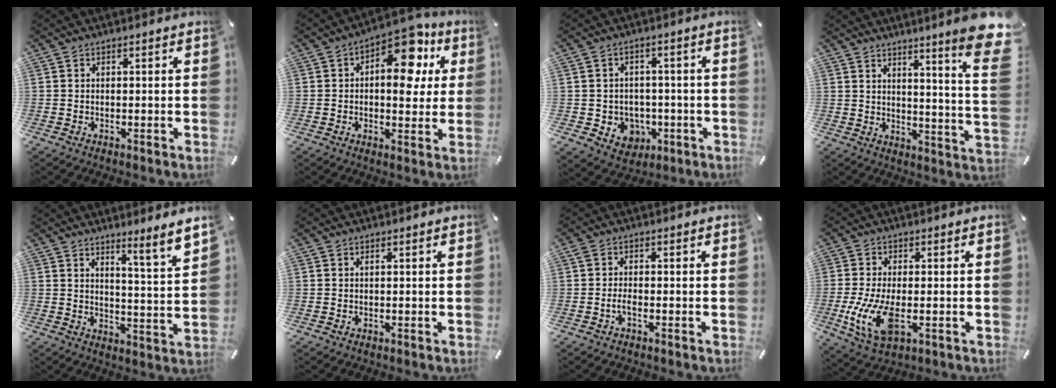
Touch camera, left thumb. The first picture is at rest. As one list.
[{"total": 14.0, "force": [5.9, 7.6, 10.2], "torque": [-0.125, -0.046, 0.097]}, {"total": 6.1, "force": [-0.4, 5.9, 1.3], "torque": [-0.018, 0.000, -0.001]}, {"total": 11.8, "force": [7.2, 0.6, 9.4], "torque": [-0.137, -0.071, 0.111]}, {"total": 7.3, "force": [6.1, -0.8, 4.0], "torque": [-0.061, -0.056, 0.097]}, {"total": 0.6, "force": [0.2, 0.0, 0.5], "torque": [-0.009, 0.001, 0.004]}, {"total": 2.2, "force": [-0.9, 0.7, 1.8], "torque": [-0.047, 0.000, -0.021]}, {"total": 10.8, "force": [-1.9, 5.0, 9.3], "torque": [-0.215, -0.020, -0.032]}]